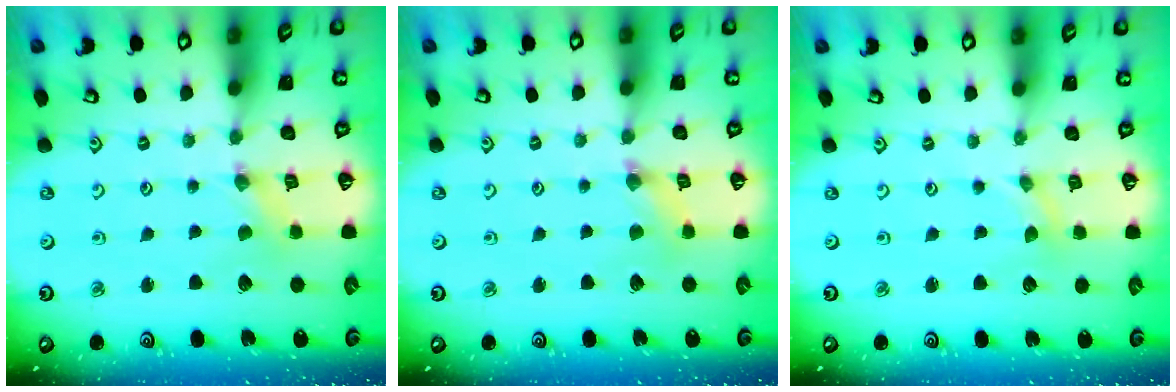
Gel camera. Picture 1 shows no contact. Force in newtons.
{"total": 1.7, "press": 1.7, "slide": 0.3}
{"total": 0.0}